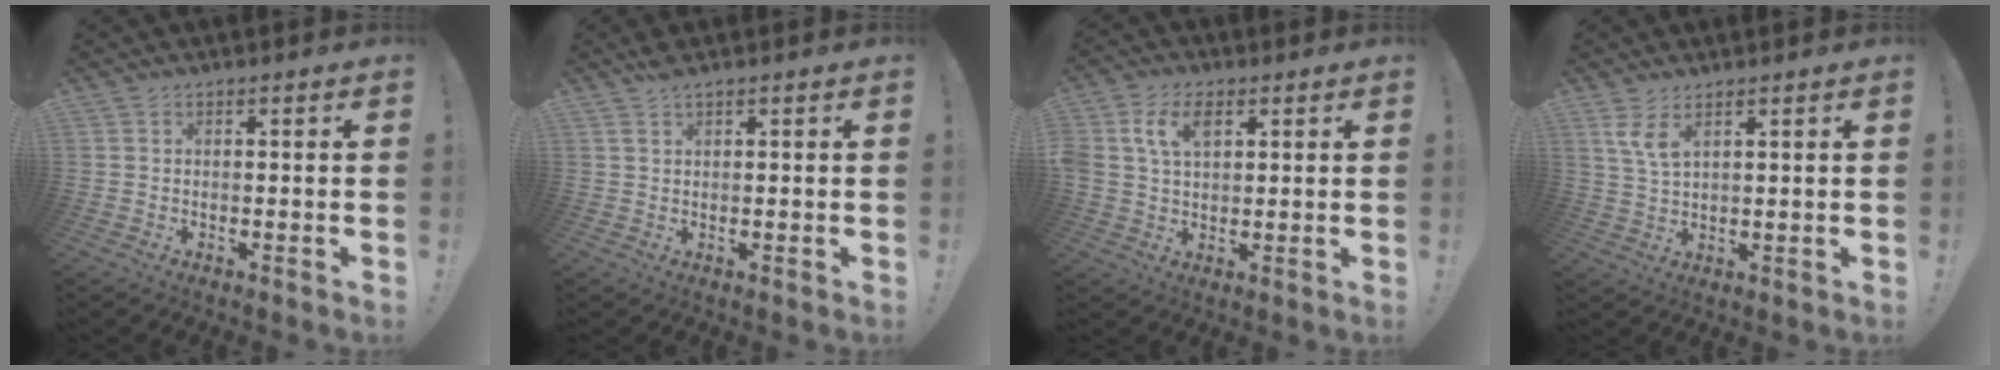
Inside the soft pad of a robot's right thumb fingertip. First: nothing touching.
{"total": 2.0, "force": [1.6, 0.3, 1.1], "torque": [-0.031, -0.001, 0.031]}
{"total": 8.1, "force": [2.9, 5.1, 5.6], "torque": [-0.116, 0.004, 0.053]}
{"total": 4.9, "force": [3.1, 1.2, 3.6], "torque": [-0.073, -0.012, 0.057]}